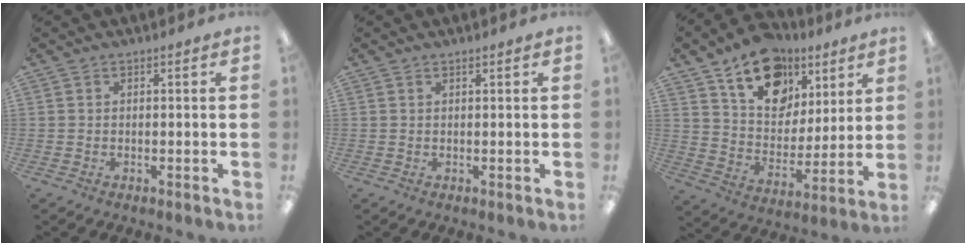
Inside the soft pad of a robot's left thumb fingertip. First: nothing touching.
{"total": 0.6, "force": [0.5, 0.2, 0.2], "torque": [-0.005, 0.001, 0.010]}
{"total": 16.9, "force": [10.2, 11.4, 7.3], "torque": [-0.117, -0.047, 0.190]}